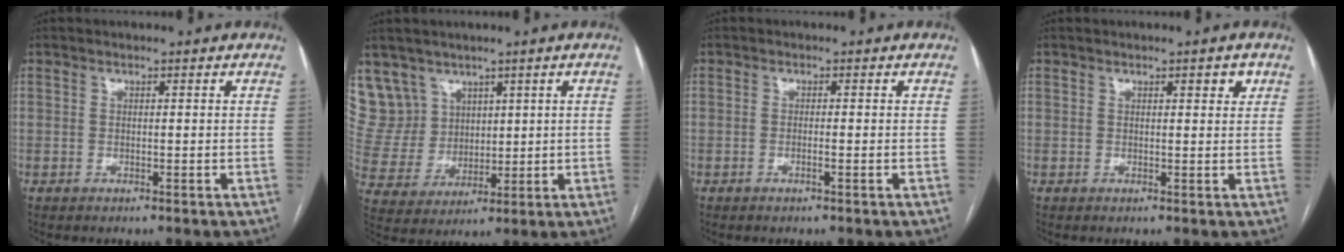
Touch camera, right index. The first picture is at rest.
{"total": 9.3, "force": [6.0, 7.1, 0.3], "torque": [-0.016, 0.029, 0.137]}
{"total": 1.0, "force": [-0.5, -0.2, 0.9], "torque": [-0.018, 0.001, -0.009]}
{"total": 1.8, "force": [1.0, 0.5, 1.4], "torque": [-0.017, 0.000, 0.011]}